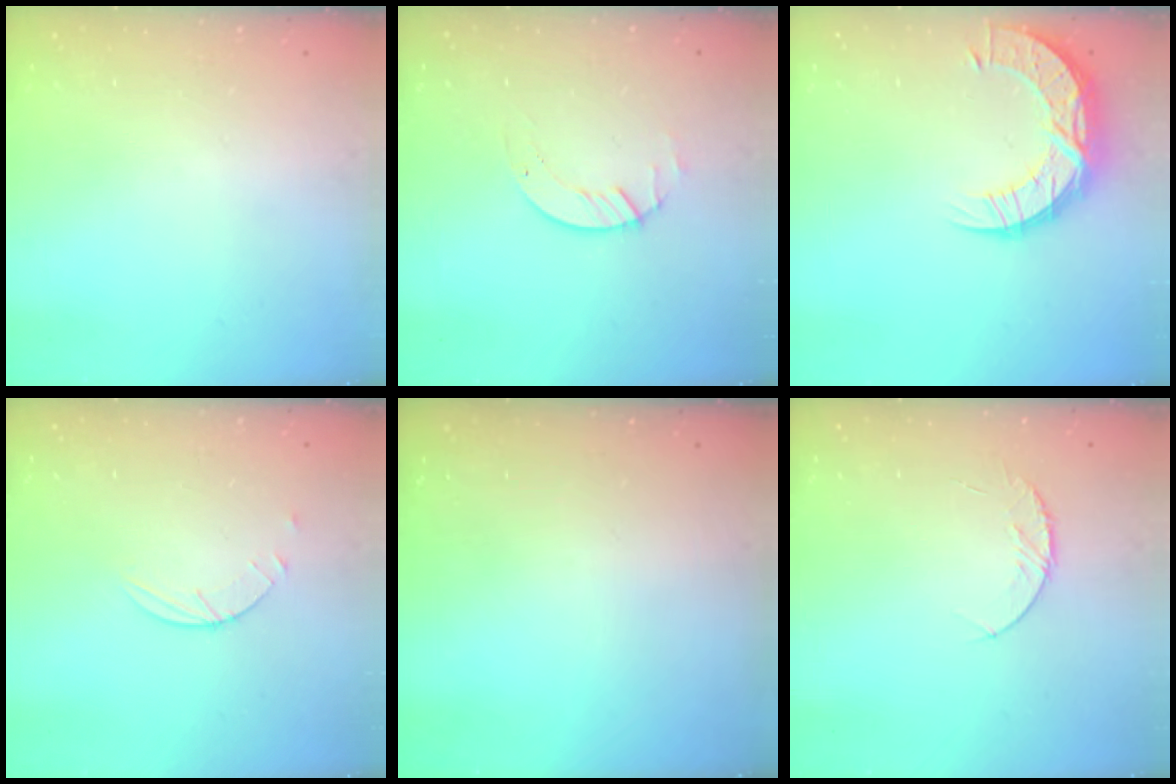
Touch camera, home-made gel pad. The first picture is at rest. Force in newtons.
{"total": 2.7, "press": 2.7, "slide": 0.3}
{"total": 12.8, "press": 12.8, "slide": 0.9}
{"total": 2.5, "press": 2.4, "slide": 0.3}
{"total": 0.0}
{"total": 5.3, "press": 5.3, "slide": 0.6}